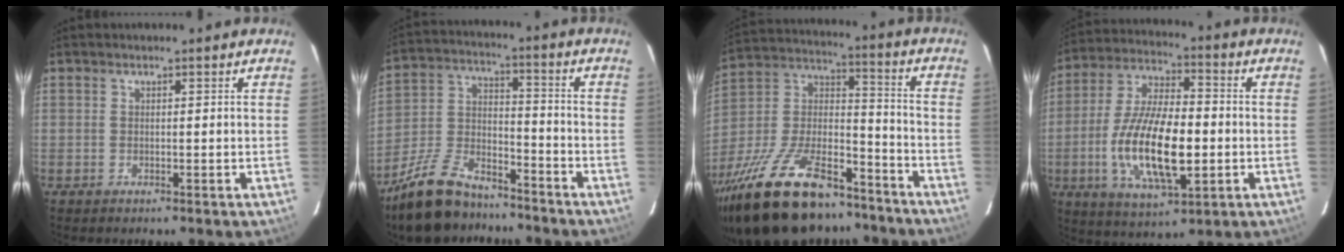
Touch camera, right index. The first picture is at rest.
{"total": 17.1, "force": [-13.1, 7.2, 8.3], "torque": [-0.188, 0.003, -0.229]}
{"total": 27.8, "force": [-20.1, 11.2, 15.6], "torque": [-0.305, -0.001, -0.315]}
{"total": 18.4, "force": [-3.6, 7.3, 16.5], "torque": [-0.333, -0.009, -0.062]}